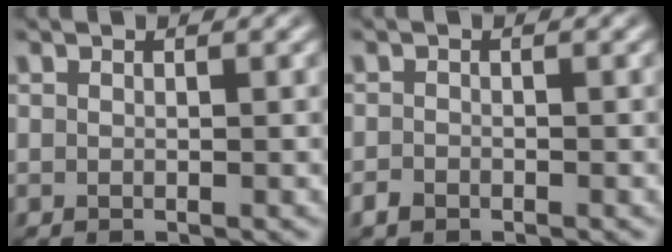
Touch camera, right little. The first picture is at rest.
{"total": 1.1, "force": [-1.1, 0.2, 0.1], "torque": [0.000, -0.009, -0.015]}